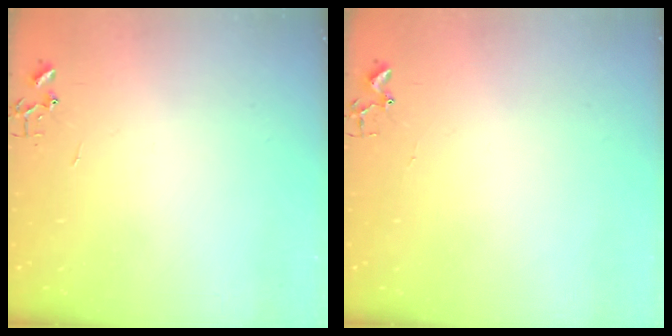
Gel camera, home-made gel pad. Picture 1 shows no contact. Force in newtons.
{"total": 1.8, "press": 1.8, "slide": 0.2}